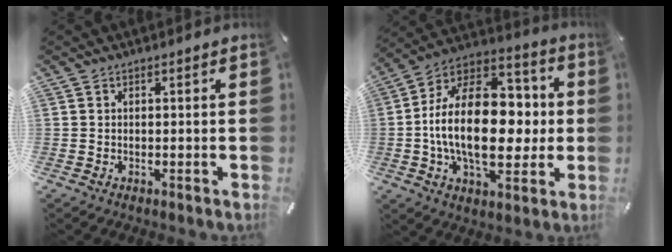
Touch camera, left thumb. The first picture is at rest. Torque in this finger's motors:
{"motor_torque": [0.96, 1.25, 2.62, 0.15, 0.35]}